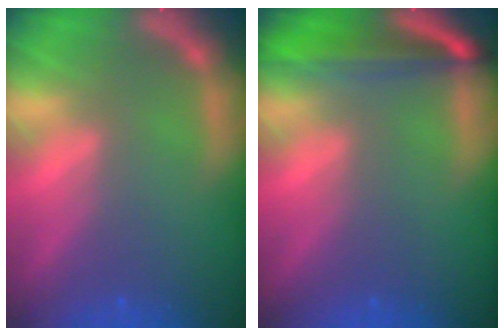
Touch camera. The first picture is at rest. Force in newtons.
{"total": 6.0}